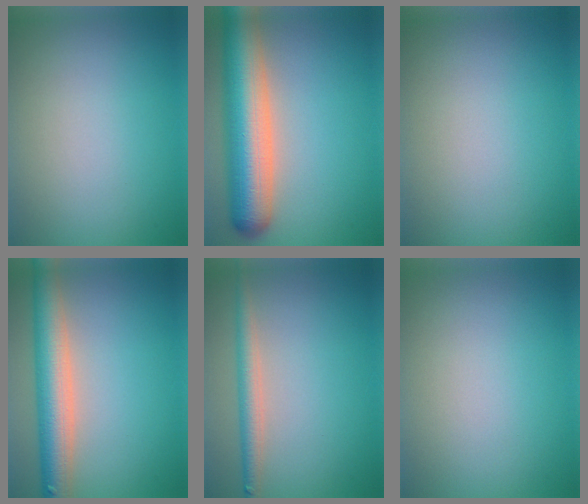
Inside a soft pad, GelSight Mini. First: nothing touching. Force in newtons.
{"total": 10.1, "press": 10.1, "slide": 0.6}
{"total": 0.0}
{"total": 6.6, "press": 6.6, "slide": 0.4}
{"total": 2.6, "press": 2.6, "slide": 0.1}
{"total": 0.0}